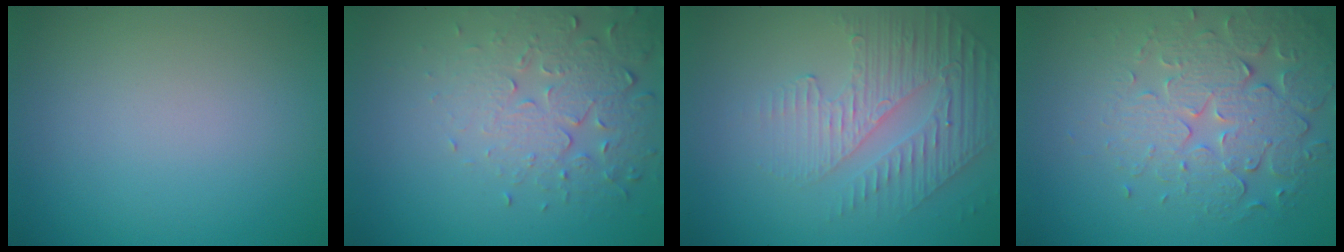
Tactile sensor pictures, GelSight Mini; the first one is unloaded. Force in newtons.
{"total": 5.1, "press": 3.7, "slide": 3.4}
{"total": 4.8, "press": 3.1, "slide": 3.6}
{"total": 5.1, "press": 4.5, "slide": 2.5}